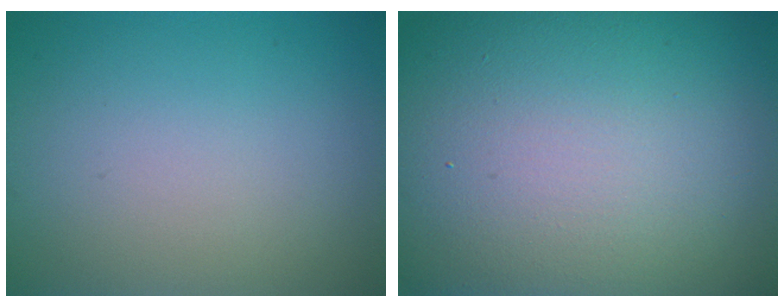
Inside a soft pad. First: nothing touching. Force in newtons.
{"total": 23.1, "press": 23.1, "slide": 1.2}